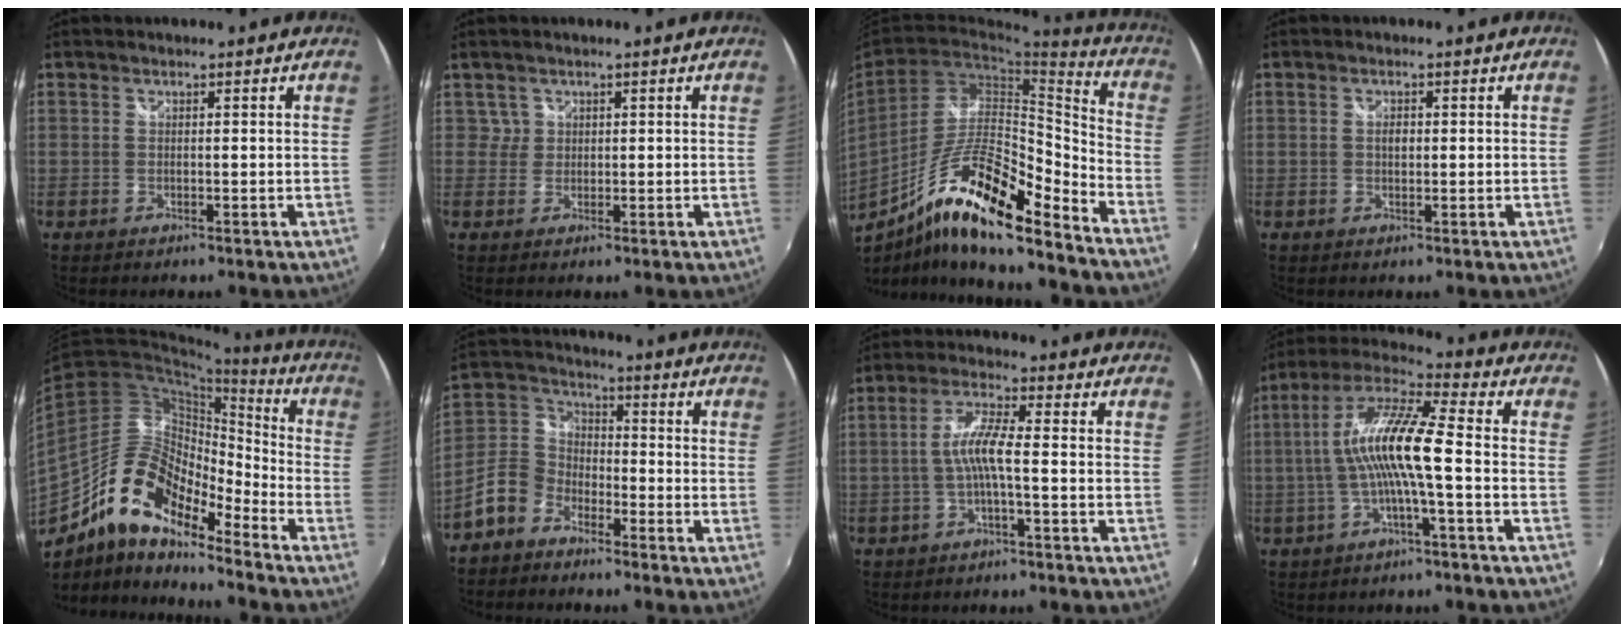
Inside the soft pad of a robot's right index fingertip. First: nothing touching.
{"total": 1.6, "force": [0.5, 1.5, -0.4], "torque": [0.019, 0.011, 0.009]}
{"total": 18.7, "force": [-12.2, 3.5, 13.7], "torque": [-0.248, -0.012, -0.227]}
{"total": 1.5, "force": [0.1, 1.0, 1.1], "torque": [-0.018, 0.002, 0.000]}
{"total": 16.5, "force": [-11.5, 6.3, 10.0], "torque": [-0.179, 0.004, -0.230]}
{"total": 10.4, "force": [-6.7, 6.9, 3.9], "torque": [-0.105, 0.028, -0.141]}
{"total": 5.6, "force": [-1.5, 0.4, 5.4], "torque": [-0.117, 0.009, -0.027]}
{"total": 12.8, "force": [-1.6, 1.2, 12.7], "torque": [-0.240, 0.013, -0.030]}